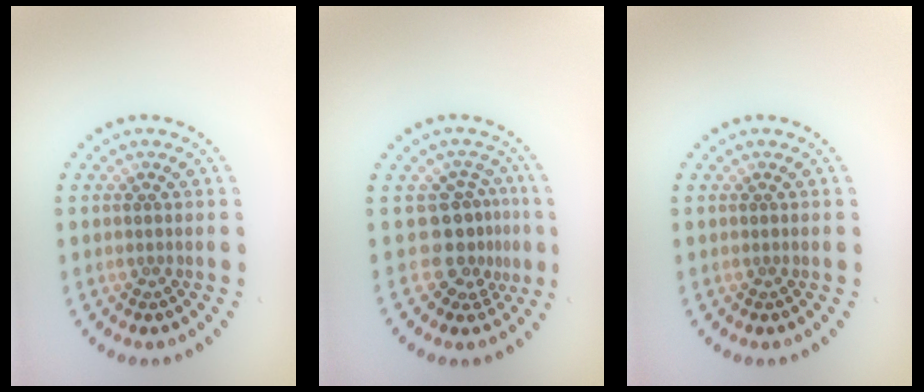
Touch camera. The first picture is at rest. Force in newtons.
{"total": 3.4, "press": 2.4, "slide": 2.4}
{"total": 0.0}